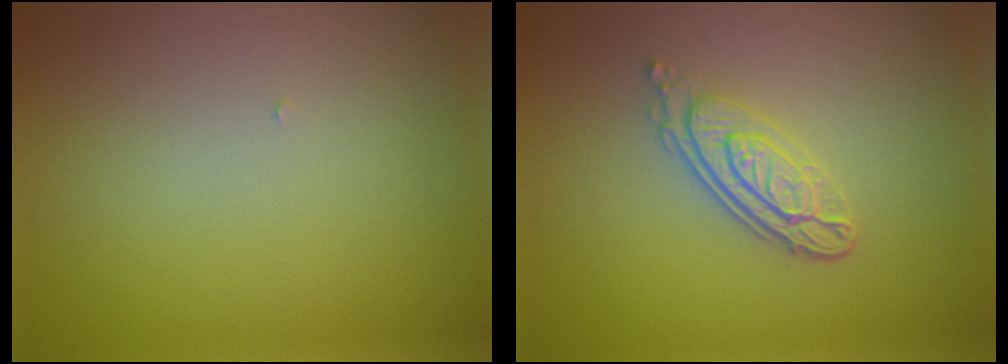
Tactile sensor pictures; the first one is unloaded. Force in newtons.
{"total": 4.2, "press": 3.0, "slide": 2.8}